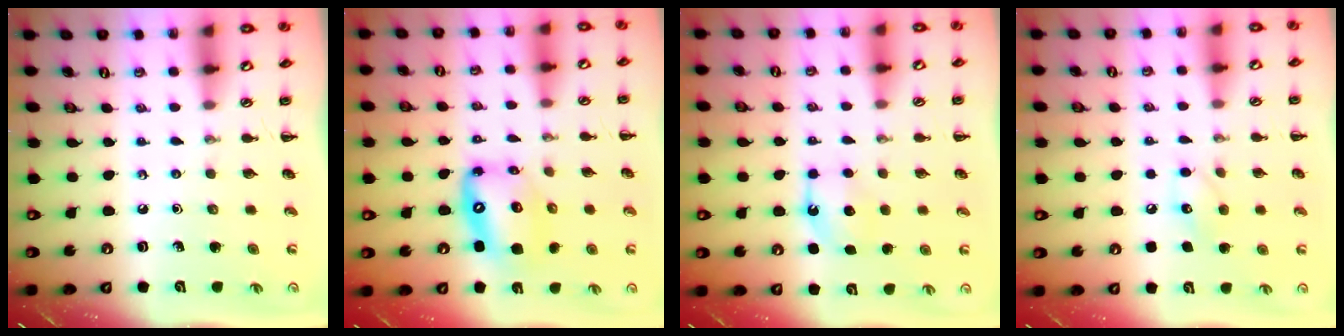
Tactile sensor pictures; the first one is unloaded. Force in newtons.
{"total": 12.4, "press": 12.0, "slide": 3.2}
{"total": 8.1, "press": 8.0, "slide": 1.5}
{"total": 7.8, "press": 7.7, "slide": 1.3}